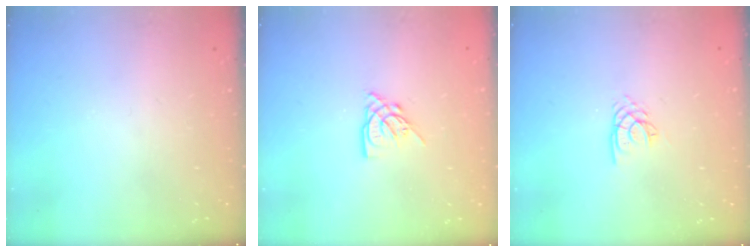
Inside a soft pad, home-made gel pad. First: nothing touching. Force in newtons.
{"total": 5.0, "press": 5.0, "slide": 0.6}
{"total": 2.0, "press": 2.0, "slide": 0.2}